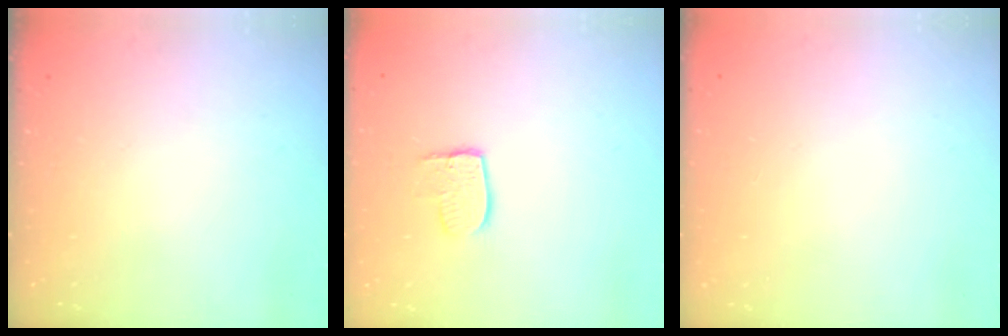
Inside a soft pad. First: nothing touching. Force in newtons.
{"total": 6.9, "press": 6.9, "slide": 0.6}
{"total": 0.5, "press": 0.5, "slide": 0.1}